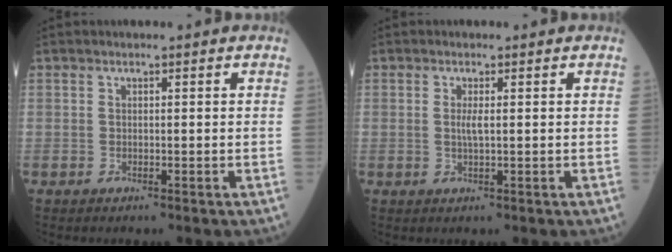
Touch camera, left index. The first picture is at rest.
{"total": 1.5, "force": [0.2, 0.2, 1.5], "torque": [-0.036, 0.000, 0.004]}